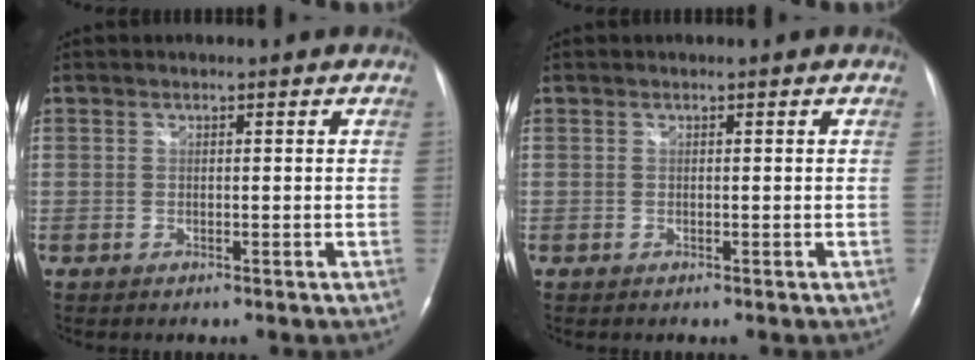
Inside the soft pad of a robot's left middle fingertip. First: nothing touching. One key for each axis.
{"total": 0.0}